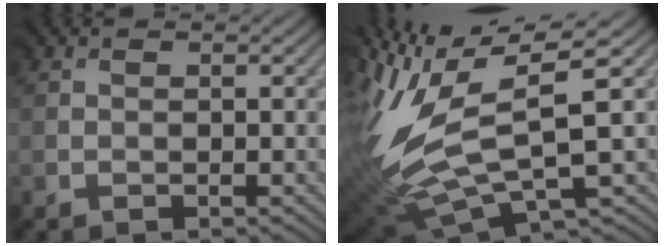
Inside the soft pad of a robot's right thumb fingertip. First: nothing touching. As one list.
[{"total": 12.3, "force": [2.2, 3.8, 11.5], "torque": [-0.285, -0.008, 0.060]}]